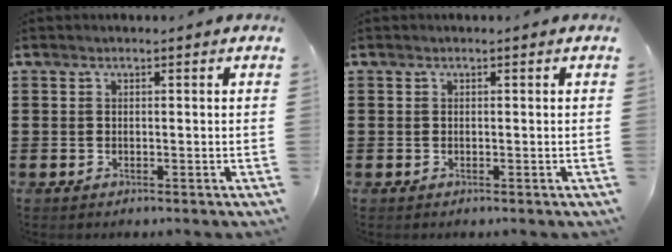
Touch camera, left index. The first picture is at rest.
{"total": 0.0}